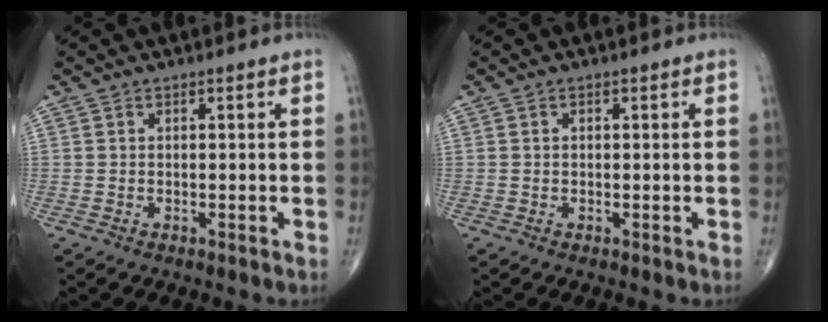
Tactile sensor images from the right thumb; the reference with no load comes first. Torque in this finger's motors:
{"motor_torque": [-0.27, 0.33, -0.24, -0.10, 0.02]}